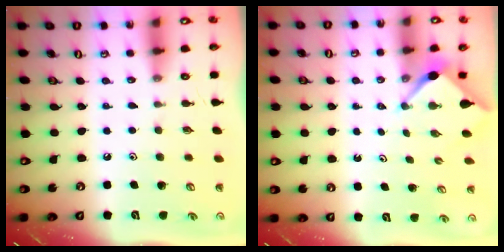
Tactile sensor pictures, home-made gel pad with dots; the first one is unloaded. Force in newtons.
{"total": 2.7, "press": 2.7, "slide": 0.3}